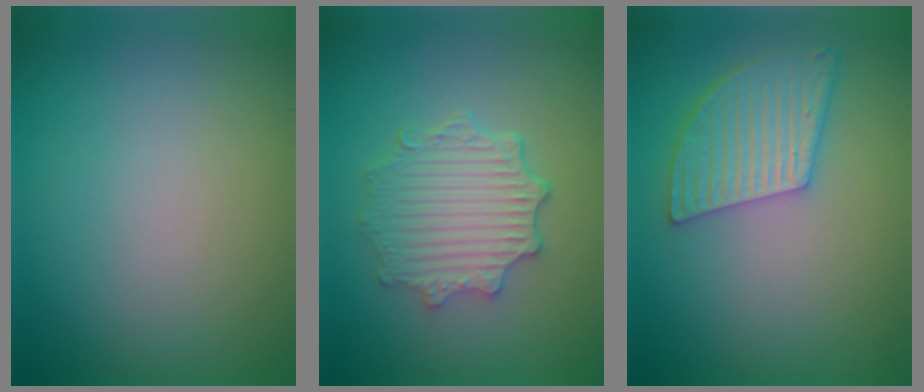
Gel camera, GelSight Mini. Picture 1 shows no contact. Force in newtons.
{"total": 4.5, "press": 3.7, "slide": 2.7}
{"total": 5.2, "press": 4.4, "slide": 2.6}